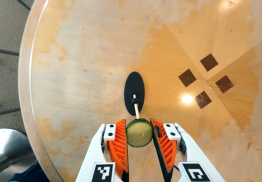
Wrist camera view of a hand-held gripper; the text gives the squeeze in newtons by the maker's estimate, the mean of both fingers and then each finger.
{"total": 9.1, "left": 9.4, "right": 8.9}